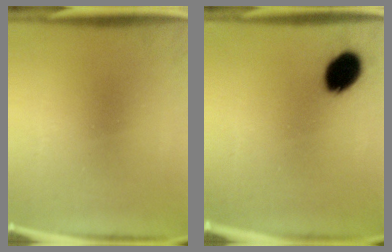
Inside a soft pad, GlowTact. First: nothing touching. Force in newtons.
{"total": 9.8}